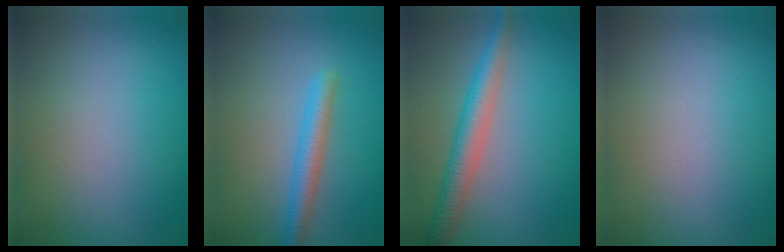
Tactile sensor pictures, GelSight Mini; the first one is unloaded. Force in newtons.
{"total": 2.8, "press": 2.8, "slide": 0.0}
{"total": 3.9, "press": 3.9, "slide": 0.1}
{"total": 0.0}